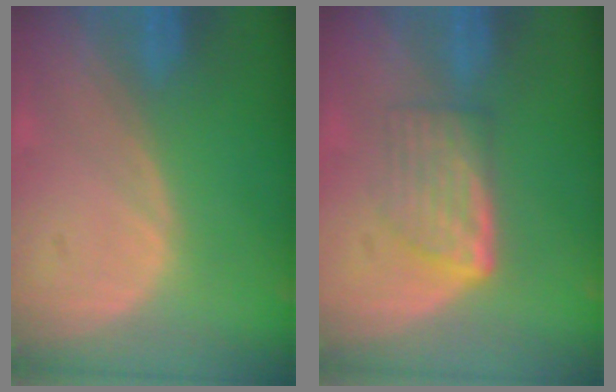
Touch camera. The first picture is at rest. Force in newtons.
{"total": 5.9, "press": 5.3, "slide": 2.6}